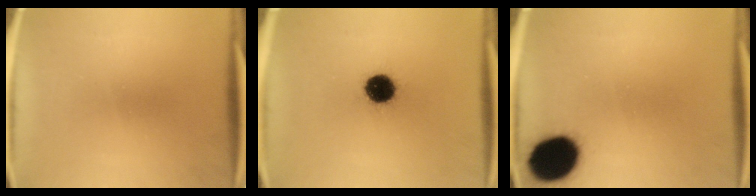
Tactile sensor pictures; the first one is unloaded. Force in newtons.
{"total": 10.4}
{"total": 16.8}